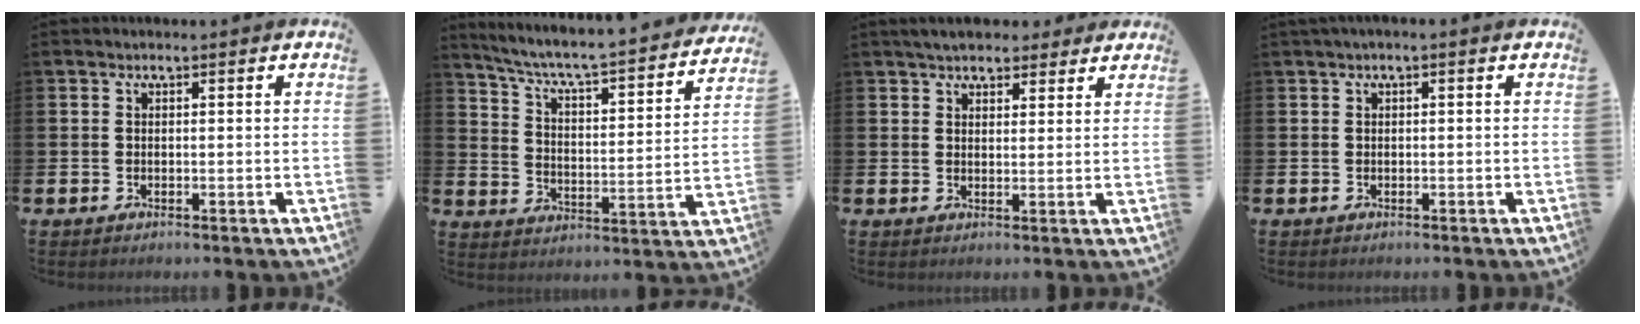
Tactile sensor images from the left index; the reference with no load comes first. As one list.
[{"total": 5.7, "force": [5.1, 0.6, 2.4], "torque": [-0.077, -0.044, 0.079]}, {"total": 4.6, "force": [4.2, 1.7, 0.8], "torque": [-0.019, -0.013, 0.078]}, {"total": 0.7, "force": [0.0, 0.0, 0.7], "torque": [-0.012, 0.001, 0.000]}]